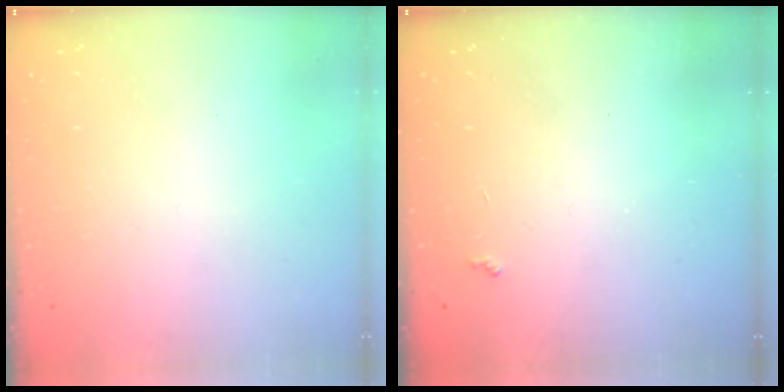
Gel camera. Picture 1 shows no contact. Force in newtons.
{"total": 2.7, "press": 2.6, "slide": 0.4}